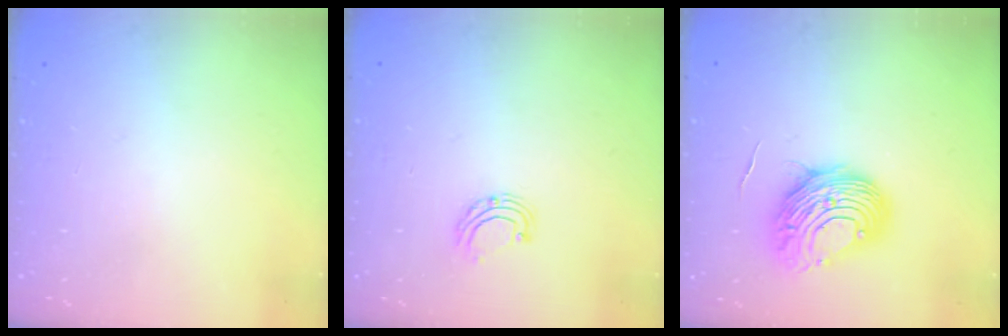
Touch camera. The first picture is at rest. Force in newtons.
{"total": 5.9, "press": 5.9, "slide": 0.6}
{"total": 10.3, "press": 10.3, "slide": 0.7}